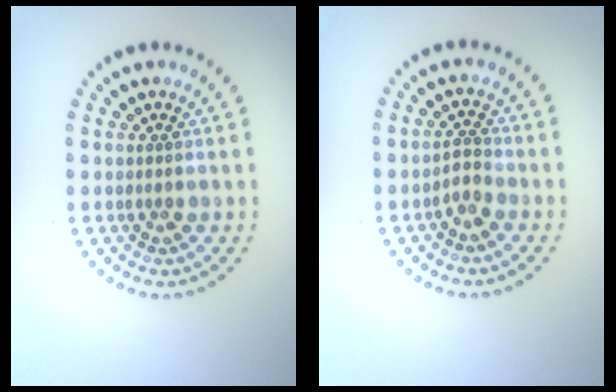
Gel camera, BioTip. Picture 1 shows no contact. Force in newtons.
{"total": 1.7, "press": 1.4, "slide": 0.9}